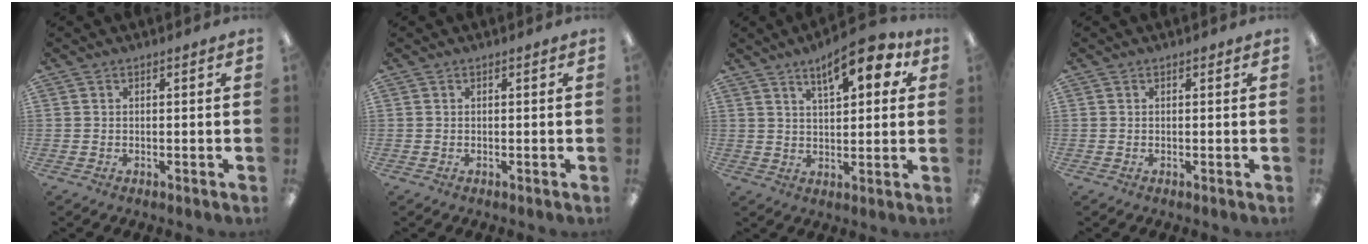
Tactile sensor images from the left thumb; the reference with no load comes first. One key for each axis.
{"total": 0.0}
{"total": 11.8, "fx": 6.7, "fy": 4.4, "fz": 8.6, "tx": -0.121, "ty": -0.029, "tz": 0.109}
{"total": 0.0}